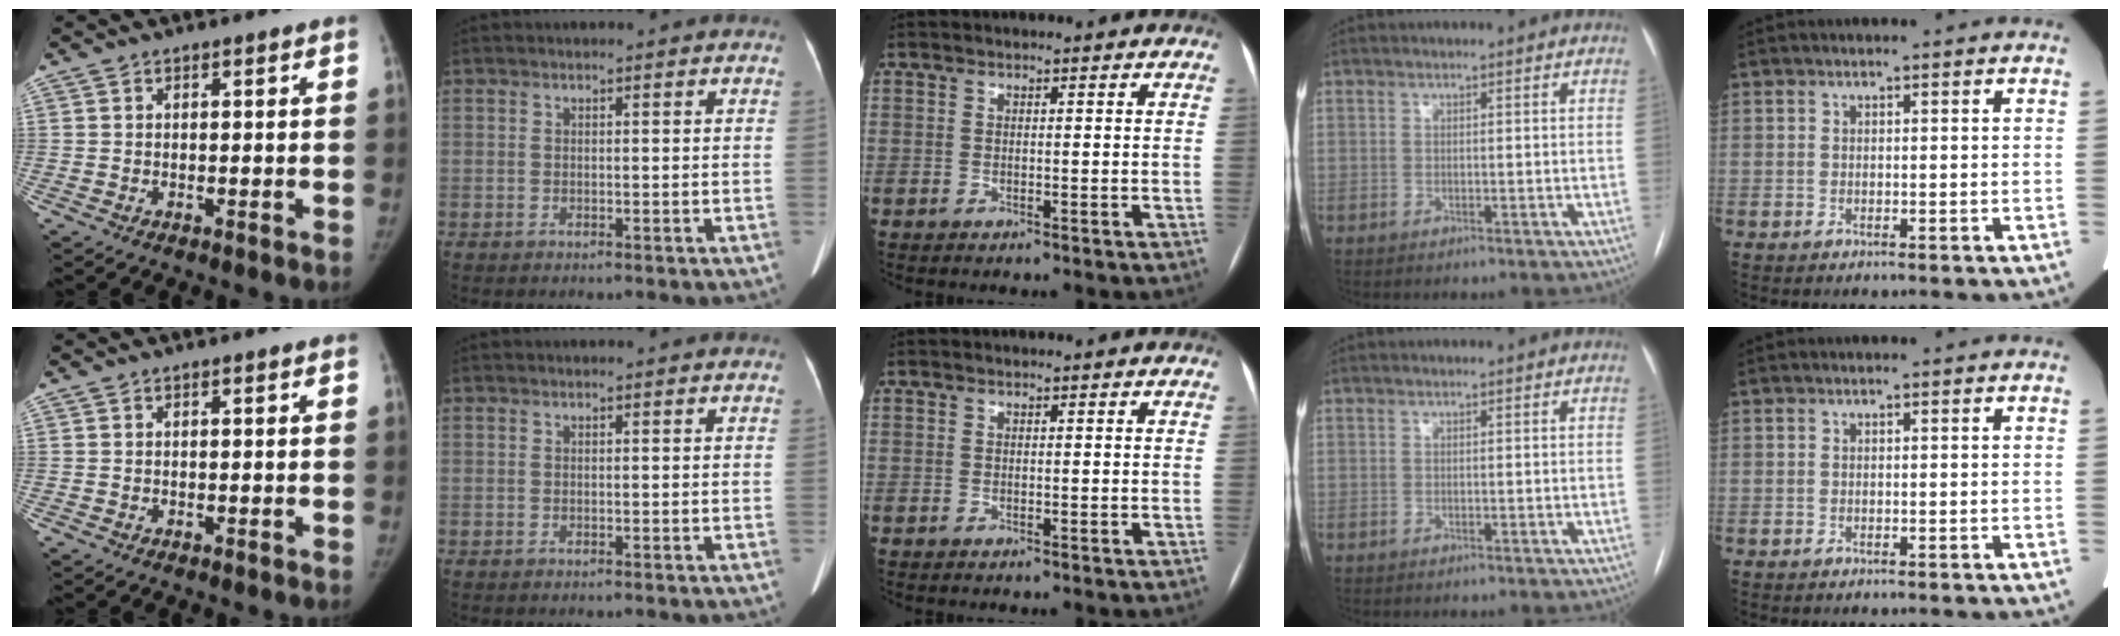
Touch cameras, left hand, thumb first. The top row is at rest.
{}